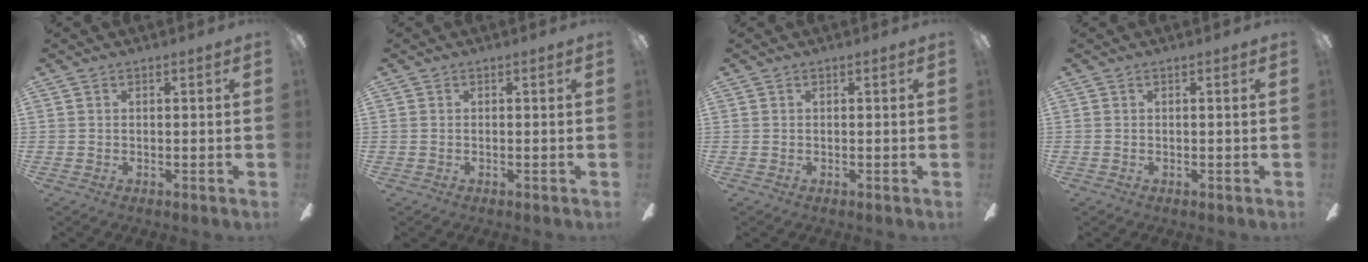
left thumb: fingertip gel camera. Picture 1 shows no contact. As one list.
[{"total": 0.0}, {"total": 0.0}, {"total": 0.7, "force": [-0.1, -0.1, 0.7], "torque": [-0.010, 0.000, -0.002]}]